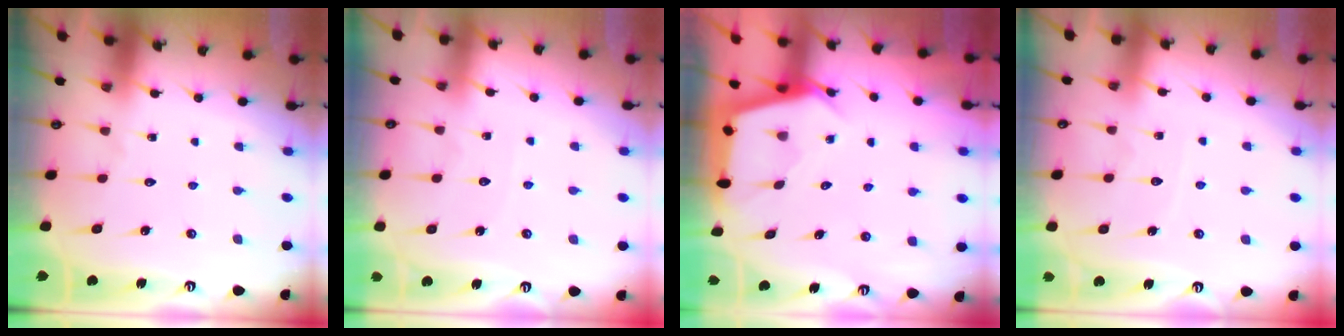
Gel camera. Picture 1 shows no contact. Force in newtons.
{"total": 2.2, "press": 2.2, "slide": 0.3}
{"total": 2.9, "press": 2.9, "slide": 0.4}
{"total": 4.0, "press": 4.0, "slide": 0.5}